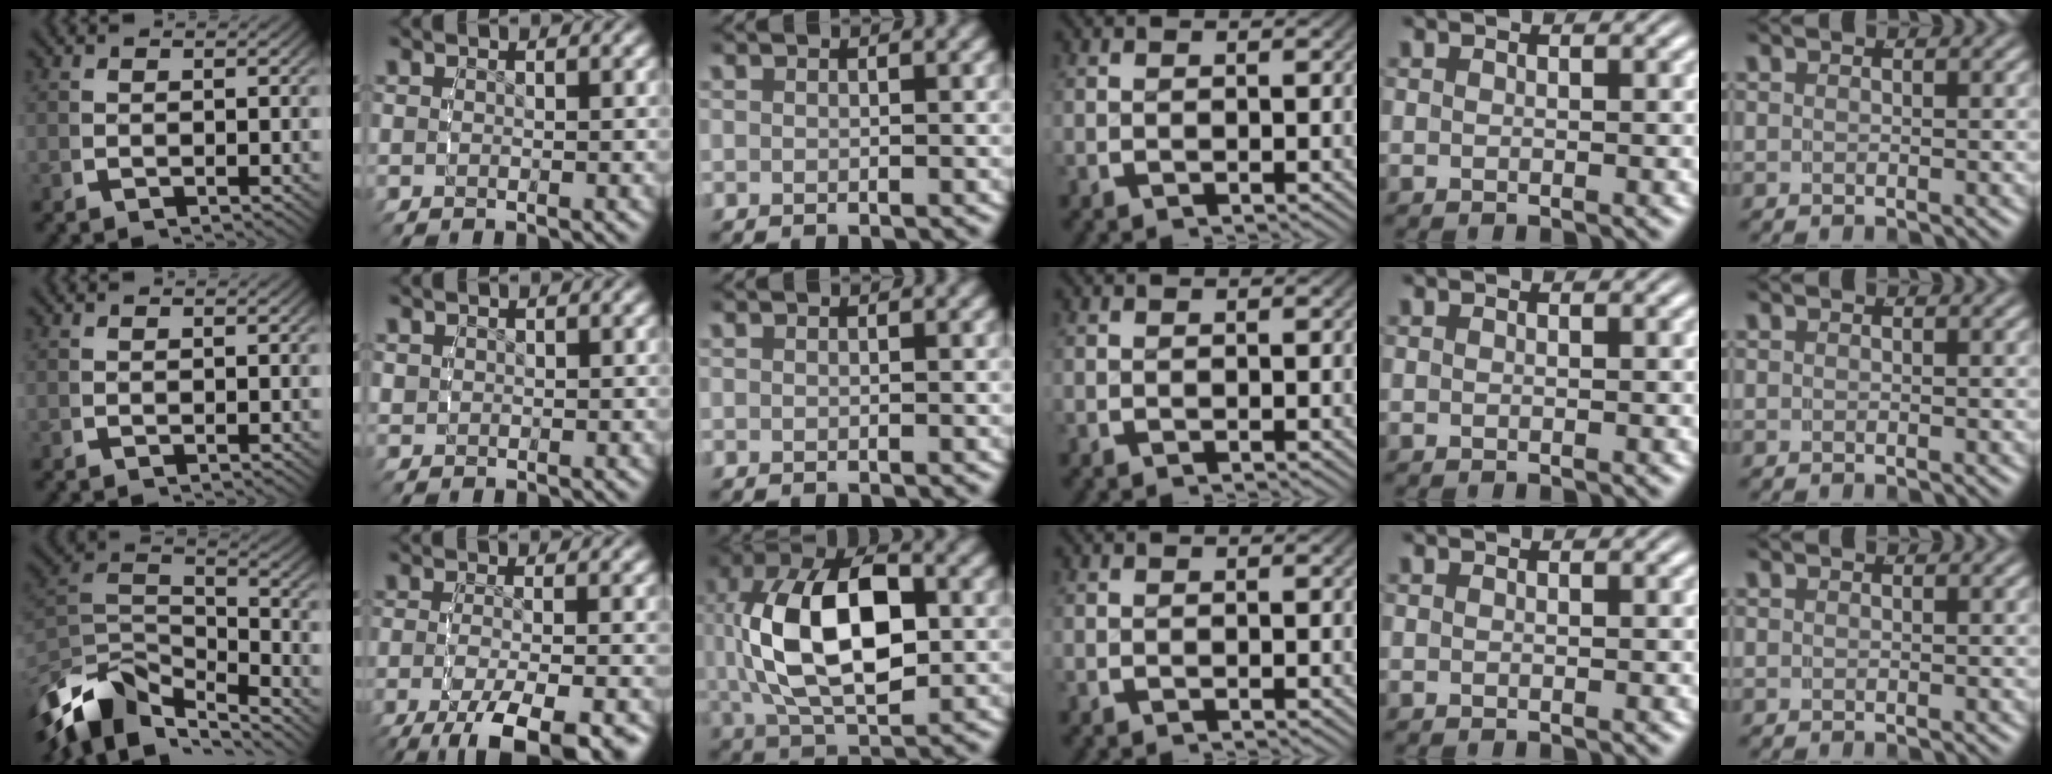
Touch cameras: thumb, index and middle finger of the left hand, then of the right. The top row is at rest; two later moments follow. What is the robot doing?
{"motion": "grasp_and_lifting", "object": "bottle cap"}